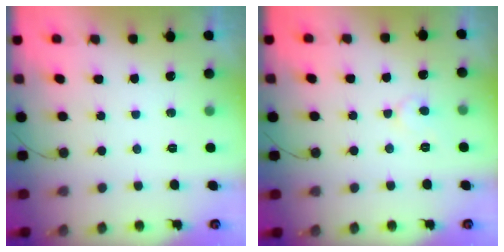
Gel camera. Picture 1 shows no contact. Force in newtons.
{"total": 5.1, "press": 5.0, "slide": 0.4}